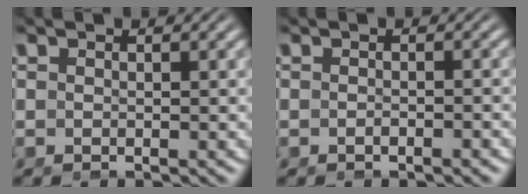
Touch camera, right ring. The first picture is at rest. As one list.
[{"total": 0.9, "force": [-0.8, -0.3, 0.2], "torque": [-0.003, 0.002, -0.015]}]